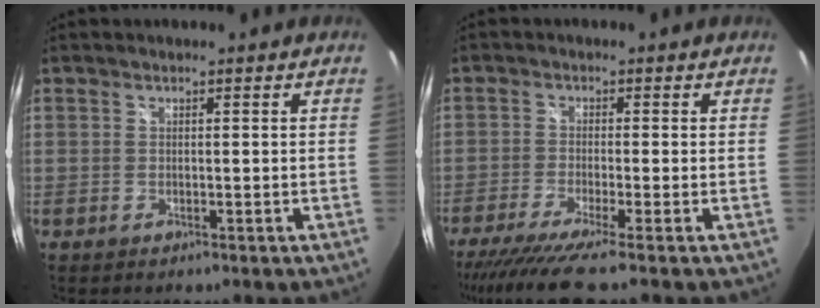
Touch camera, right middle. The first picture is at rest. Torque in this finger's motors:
{"motor_torque": [0.75, -1.14, 0.30, 0.08]}